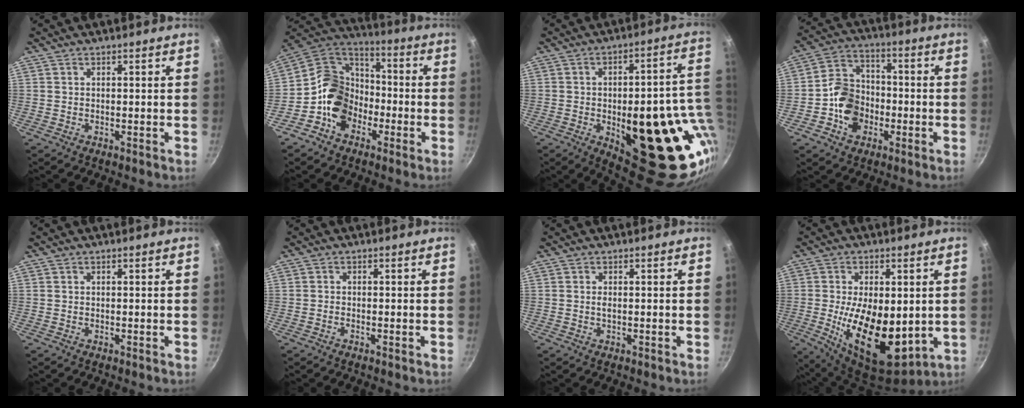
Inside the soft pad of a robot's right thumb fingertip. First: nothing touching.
{"total": 14.0, "force": [-4.9, 11.2, 6.7], "torque": [-0.072, 0.056, -0.106]}
{"total": 28.9, "force": [-5.1, 12.6, 25.6], "torque": [-0.269, 0.001, -0.048]}
{"total": 10.9, "force": [-3.0, 8.8, 5.7], "torque": [-0.073, 0.031, -0.066]}
{"total": 0.0}
{"total": 0.6, "force": [-0.4, 0.2, 0.5], "torque": [-0.013, 0.004, -0.012]}
{"total": 0.8, "force": [0.0, 0.3, 0.7], "torque": [-0.017, -0.001, 0.000]}
{"total": 18.1, "force": [-1.3, 9.7, 15.3], "torque": [-0.243, -0.024, -0.006]}